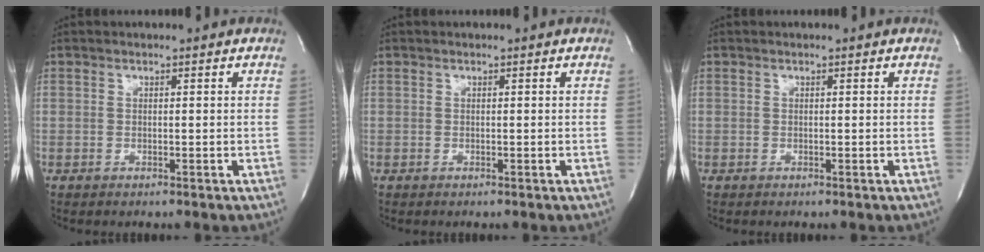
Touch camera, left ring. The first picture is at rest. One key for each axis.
{"total": 0.0}
{"total": 0.0}